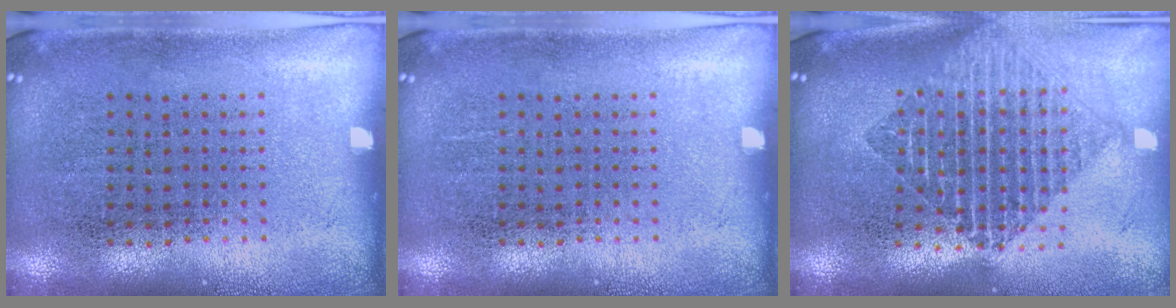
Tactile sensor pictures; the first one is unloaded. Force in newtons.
{"total": 0.0}
{"total": 2.0, "press": 1.7, "slide": 1.1}